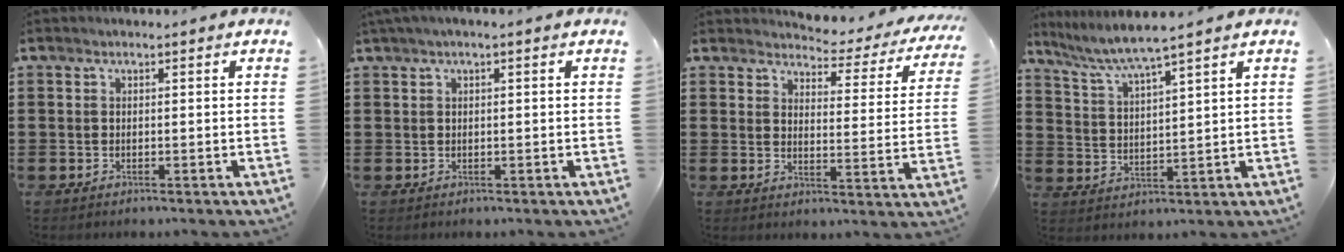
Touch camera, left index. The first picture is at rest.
{"total": 1.1, "force": [0.3, 0.0, 1.1], "torque": [-0.018, -0.002, 0.006]}
{"total": 3.1, "force": [2.9, 0.4, 0.7], "torque": [-0.027, -0.031, 0.042]}
{"total": 4.9, "force": [4.2, -0.6, 2.5], "torque": [-0.065, -0.022, 0.068]}